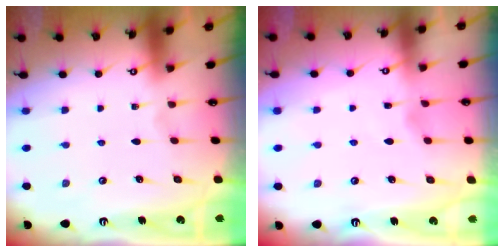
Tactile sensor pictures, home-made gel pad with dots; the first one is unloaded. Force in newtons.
{"total": 2.2, "press": 2.2, "slide": 0.3}